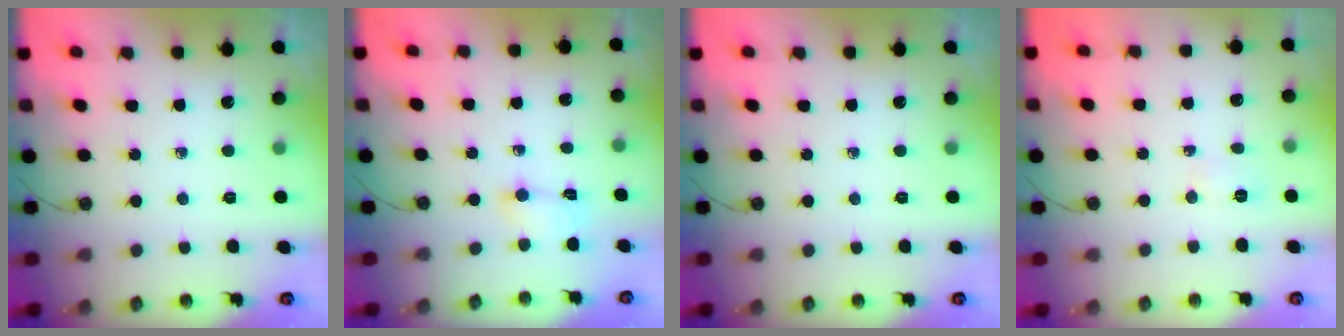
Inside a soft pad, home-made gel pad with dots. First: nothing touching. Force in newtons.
{"total": 3.5, "press": 3.4, "slide": 0.8}
{"total": 0.0}
{"total": 2.6, "press": 2.5, "slide": 0.8}